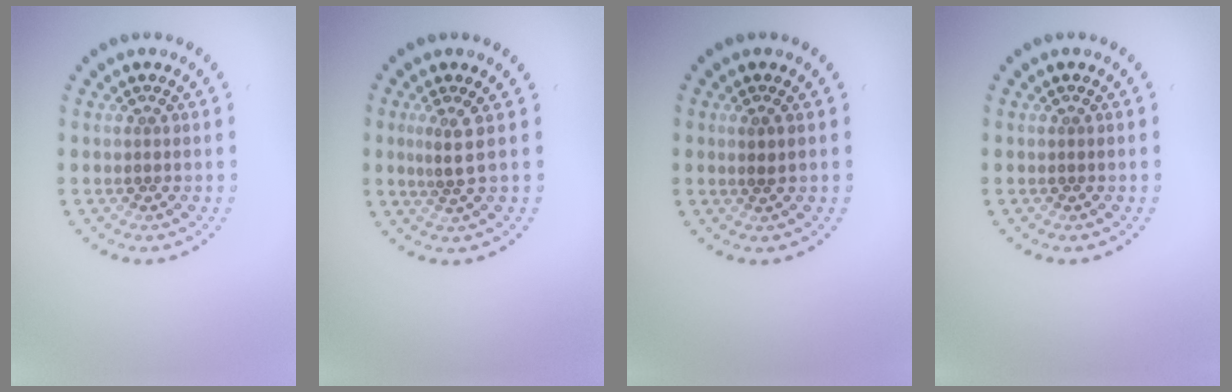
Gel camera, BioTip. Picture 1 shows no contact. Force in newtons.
{"total": 2.0, "press": 1.3, "slide": 1.5}
{"total": 0.8, "press": 0.4, "slide": 0.7}
{"total": 0.0}